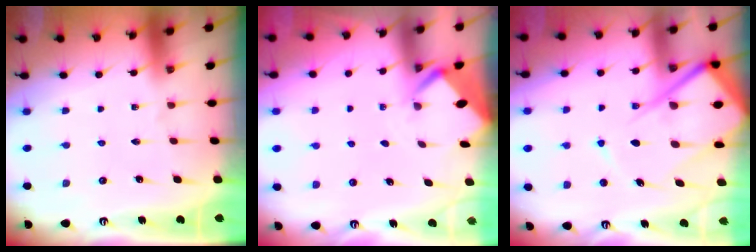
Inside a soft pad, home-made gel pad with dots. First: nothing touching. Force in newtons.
{"total": 2.5, "press": 2.5, "slide": 0.1}
{"total": 16.8, "press": 16.7, "slide": 1.9}